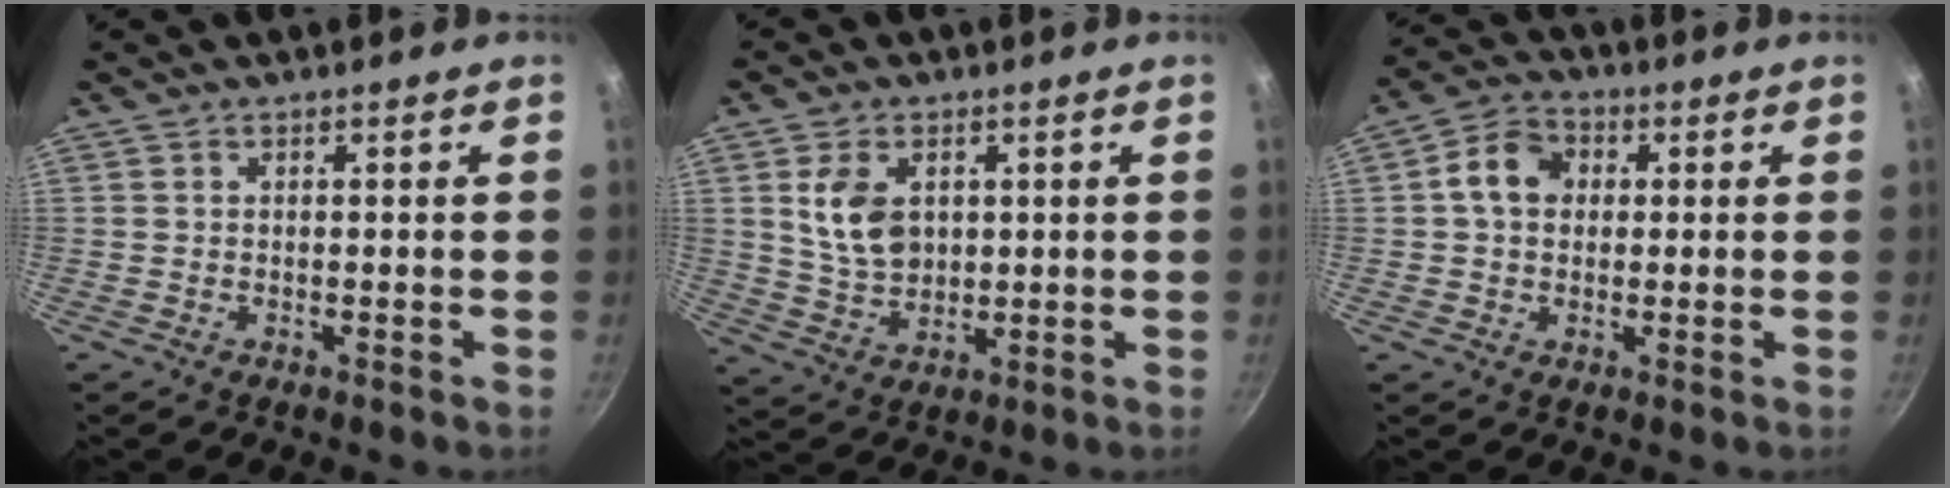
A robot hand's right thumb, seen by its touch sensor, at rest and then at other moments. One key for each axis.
{"total": 8.8, "fx": 2.1, "fy": 6.2, "fz": 5.9, "tx": -0.095, "ty": -0.016, "tz": 0.047}
{"total": 7.5, "fx": 1.1, "fy": 6.0, "fz": 4.4, "tx": -0.054, "ty": 0.016, "tz": 0.005}